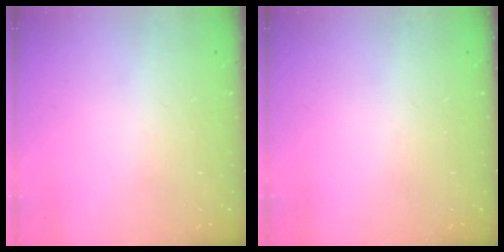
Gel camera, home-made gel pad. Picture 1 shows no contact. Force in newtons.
{"total": 0.0}